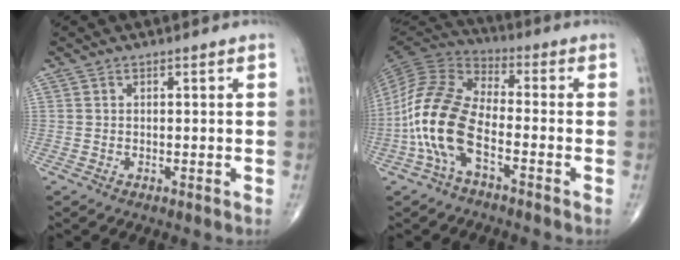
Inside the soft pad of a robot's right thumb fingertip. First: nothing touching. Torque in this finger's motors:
{"motor_torque": [0.18, 1.22, 1.81, -0.56, 0.58]}